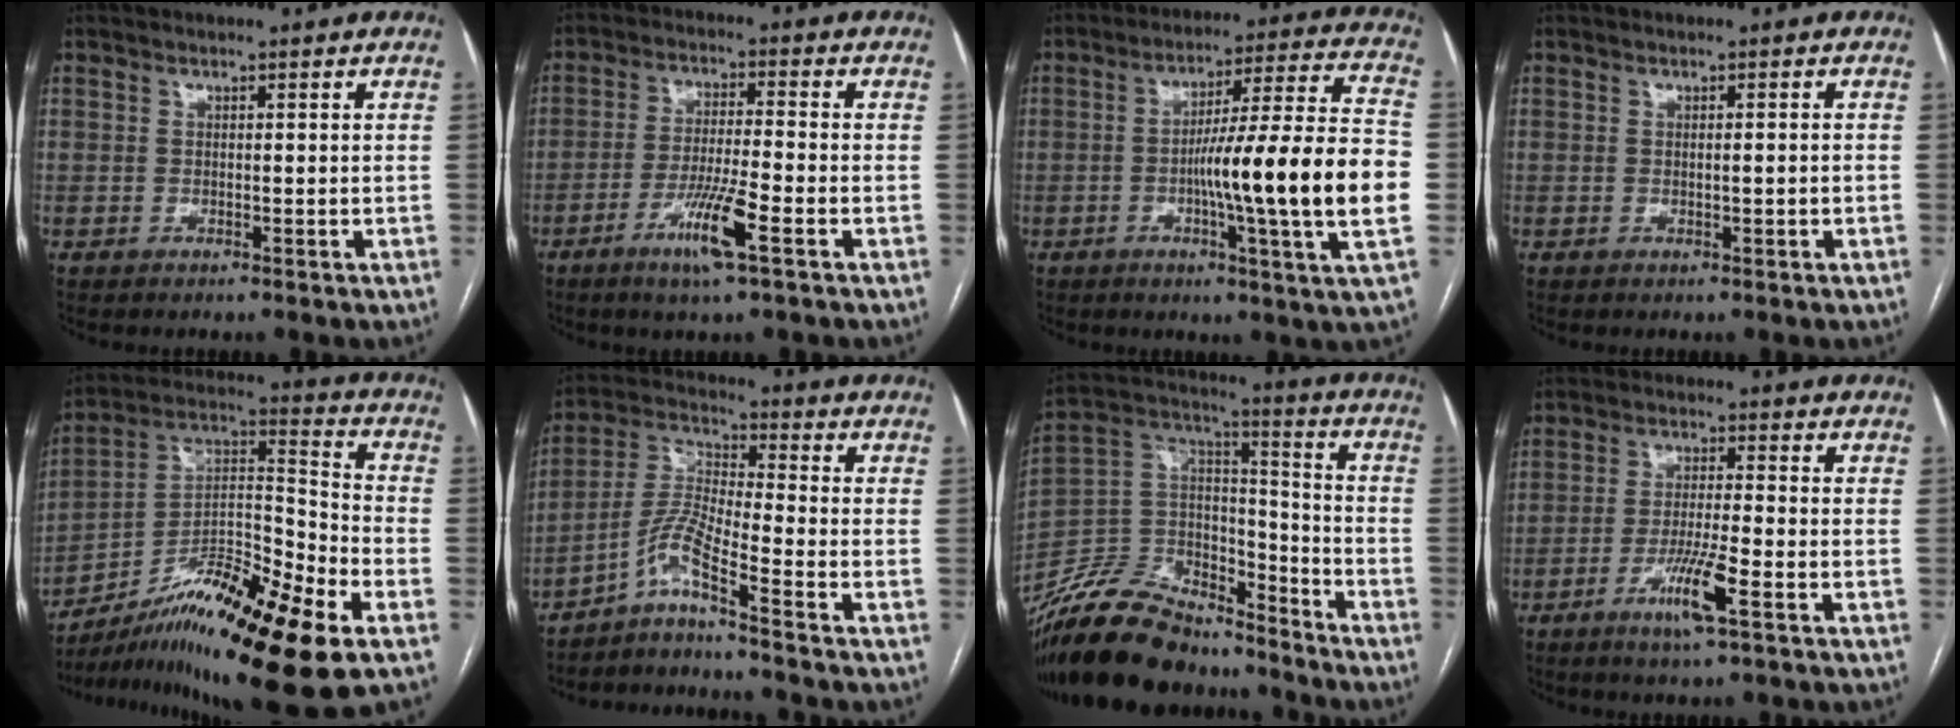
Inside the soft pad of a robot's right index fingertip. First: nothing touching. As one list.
[{"total": 8.0, "force": [-3.9, -0.1, 7.0], "torque": [-0.135, -0.013, -0.073]}, {"total": 19.4, "force": [-3.4, -0.8, 19.1], "torque": [-0.274, 0.007, -0.057]}, {"total": 1.0, "force": [-0.2, 0.0, 1.0], "torque": [-0.019, -0.002, 0.001]}, {"total": 22.9, "force": [-13.5, 2.6, 18.4], "torque": [-0.289, -0.002, -0.224]}, {"total": 7.1, "force": [-5.1, -1.1, 4.8], "torque": [-0.114, -0.001, -0.103]}, {"total": 23.0, "force": [-19.5, 8.2, 8.9], "torque": [-0.208, 0.022, -0.340]}, {"total": 7.1, "force": [-3.5, -0.1, 6.2], "torque": [-0.119, -0.013, -0.065]}]